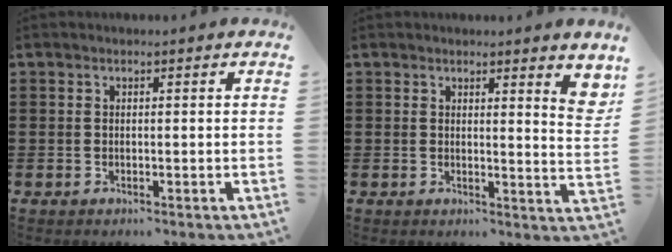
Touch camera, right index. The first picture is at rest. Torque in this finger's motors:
{"motor_torque": [0.03, 0.52, 0.26, 0.03]}